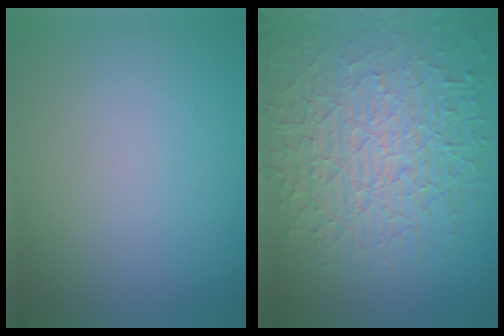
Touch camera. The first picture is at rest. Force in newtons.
{"total": 10.1, "press": 6.6, "slide": 7.6}